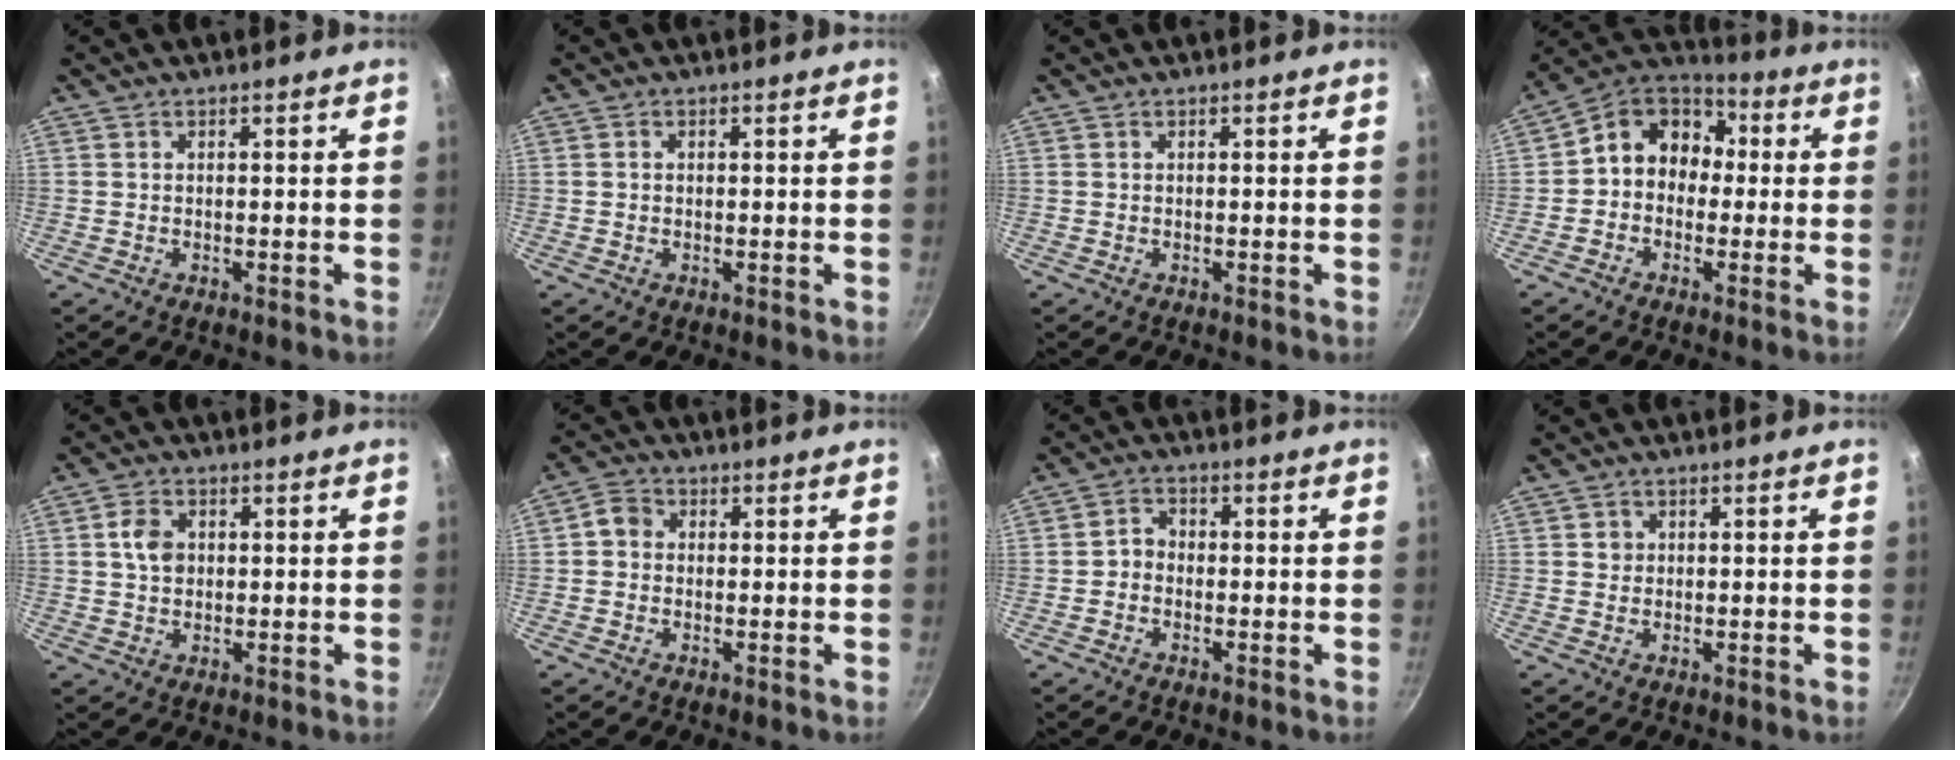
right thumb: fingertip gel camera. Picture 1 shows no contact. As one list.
[{"total": 0.6, "force": [0.0, 0.5, 0.3], "torque": [-0.003, 0.003, -0.001]}, {"total": 0.0}, {"total": 11.3, "force": [0.2, 9.4, 6.2], "torque": [-0.062, 0.040, -0.023]}, {"total": 4.5, "force": [0.7, 3.3, 2.9], "torque": [-0.041, 0.003, 0.009]}, {"total": 3.7, "force": [0.2, 3.2, 1.7], "torque": [-0.022, 0.007, -0.011]}, {"total": 2.9, "force": [-0.8, 2.5, 1.4], "torque": [-0.011, 0.017, -0.022]}, {"total": 1.4, "force": [0.3, 1.4, 0.3], "torque": [0.002, 0.002, 0.002]}]